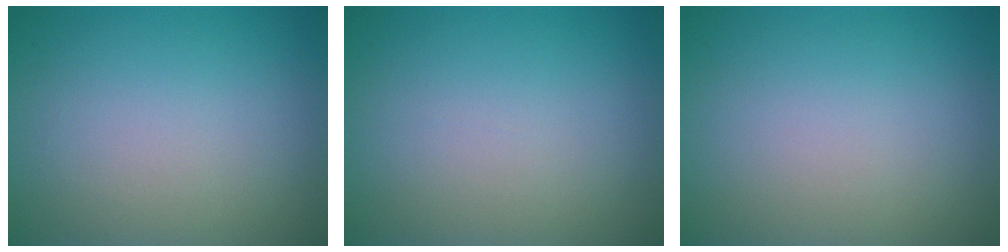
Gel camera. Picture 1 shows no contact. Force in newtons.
{"total": 0.0}
{"total": 0.0}